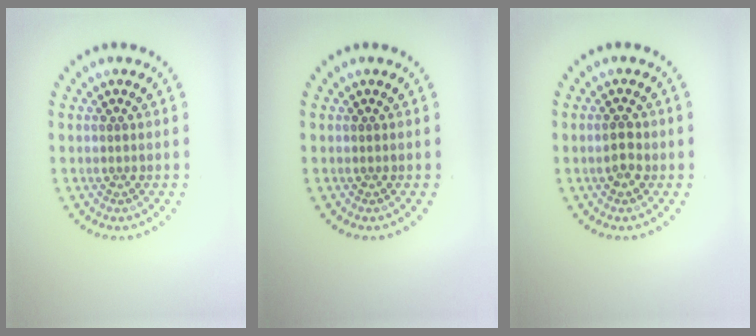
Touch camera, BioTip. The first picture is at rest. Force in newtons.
{"total": 0.0}
{"total": 1.9, "press": 1.9, "slide": 0.1}